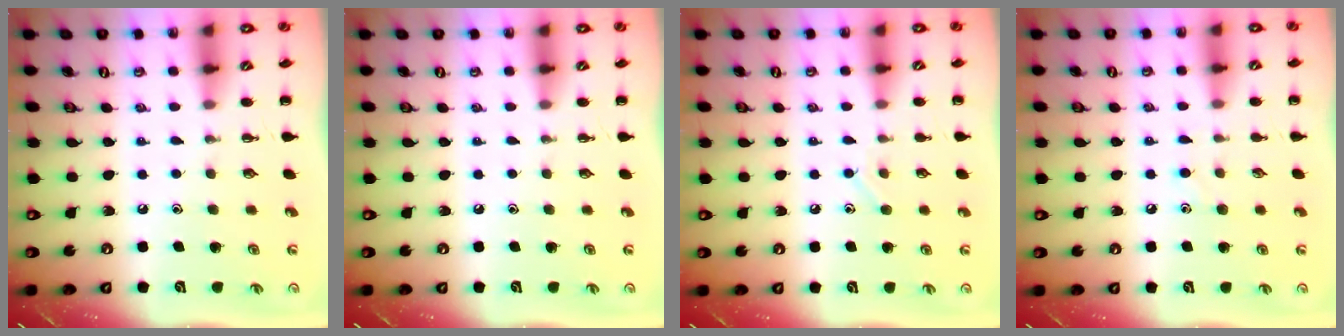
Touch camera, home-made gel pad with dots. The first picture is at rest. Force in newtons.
{"total": 0.0}
{"total": 7.0, "press": 6.9, "slide": 1.2}
{"total": 5.0, "press": 4.8, "slide": 1.3}